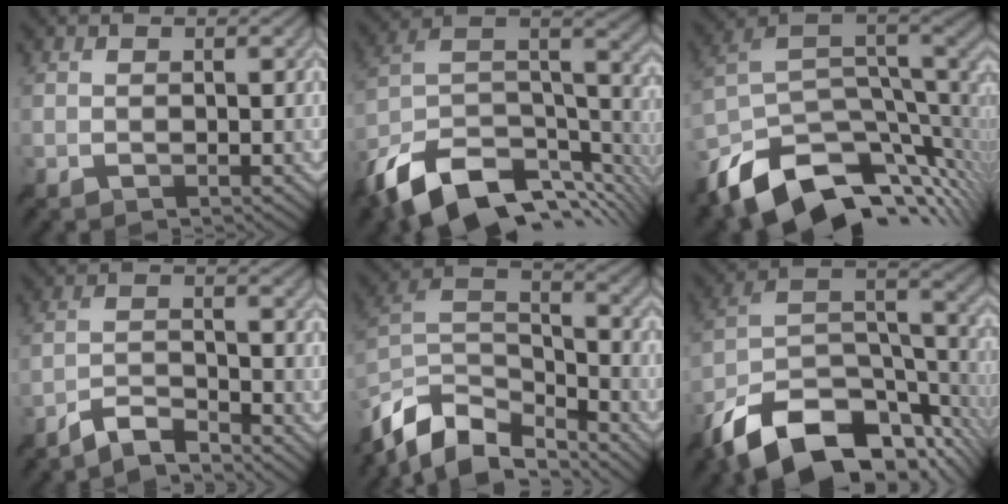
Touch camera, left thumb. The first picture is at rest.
{"total": 15.0, "force": [-9.1, 7.2, 9.4], "torque": [-0.222, -0.011, -0.151]}
{"total": 14.1, "force": [-7.1, 7.4, 9.7], "torque": [-0.211, -0.026, -0.114]}
{"total": 4.5, "force": [-4.0, 0.7, 1.9], "torque": [-0.041, 0.005, -0.085]}
{"total": 13.1, "force": [-9.4, 6.2, 6.8], "torque": [-0.177, 0.000, -0.162]}
{"total": 16.0, "force": [-9.7, 7.6, 10.3], "torque": [-0.223, -0.016, -0.157]}